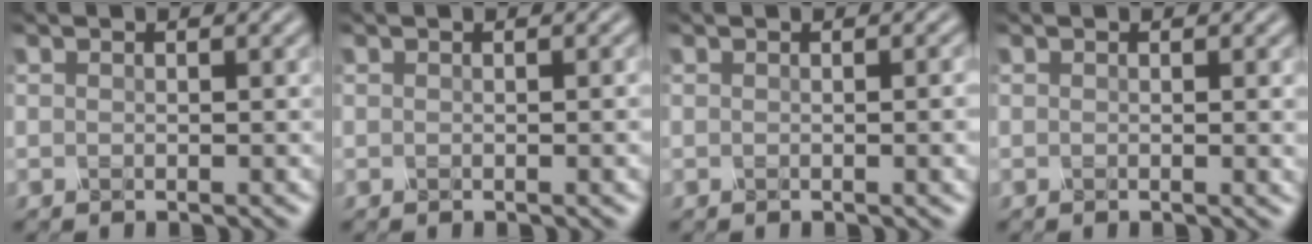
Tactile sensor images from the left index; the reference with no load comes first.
{"total": 1.1, "force": [-0.1, 0.4, 1.0], "torque": [-0.009, 0.003, -0.004]}
{"total": 2.6, "force": [-0.1, 0.9, 2.4], "torque": [-0.019, 0.007, -0.005]}
{"total": 1.3, "force": [0.1, 0.5, 1.2], "torque": [-0.010, 0.002, -0.003]}